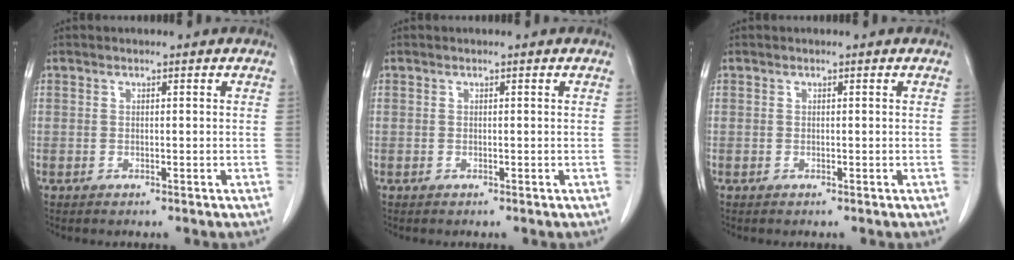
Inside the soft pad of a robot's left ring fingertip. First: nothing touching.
{"total": 0.0}
{"total": 0.0}